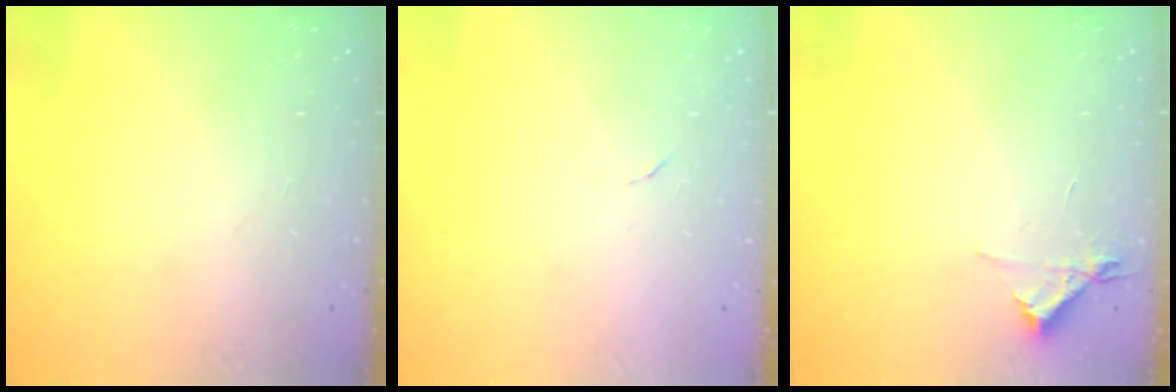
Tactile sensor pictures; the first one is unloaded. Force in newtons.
{"total": 3.8, "press": 3.8, "slide": 0.2}
{"total": 5.0, "press": 4.9, "slide": 0.7}